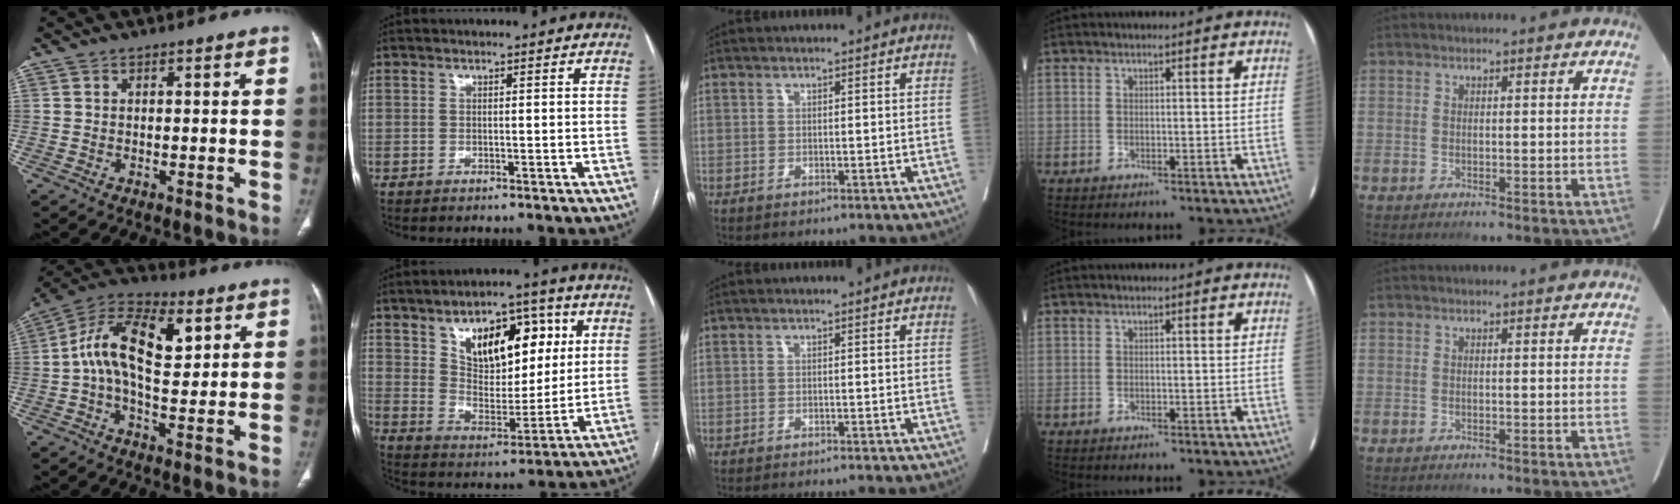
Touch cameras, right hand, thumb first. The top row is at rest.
{"thumb": {"total": 15.6, "force": [3.3, 8.2, 12.8], "torque": [-0.208, 0.020, 0.049]}, "index": {"total": 14.5, "force": [5.9, 7.6, 10.8], "torque": [-0.163, 0.023, 0.104]}, "middle": {"total": 9.6, "force": [-8.9, 0.0, 3.8], "torque": [-0.029, -0.022, -0.108]}}